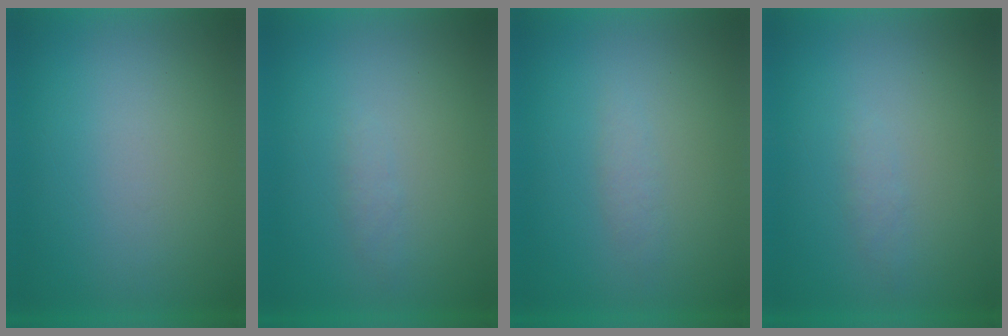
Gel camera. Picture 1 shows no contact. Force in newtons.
{"total": 1.2}
{"total": 1.3}
{"total": 1.2}